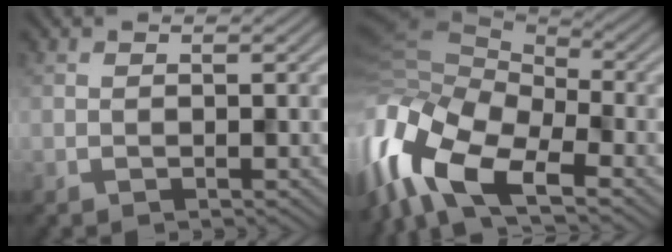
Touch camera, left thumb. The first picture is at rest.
{"total": 16.6, "force": [-6.7, 8.1, 12.9], "torque": [-0.314, -0.017, -0.117]}